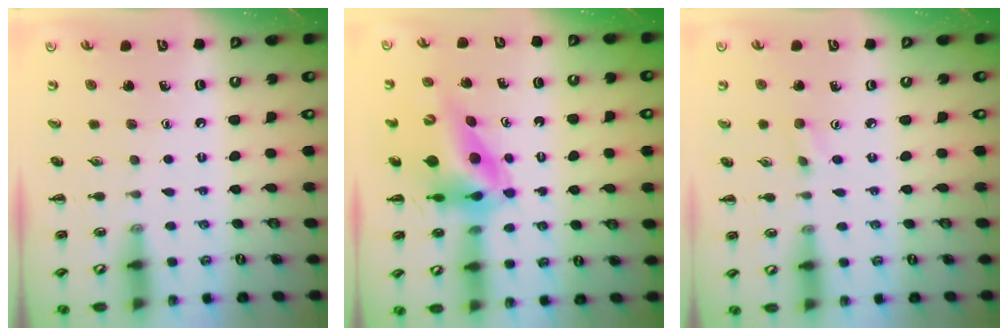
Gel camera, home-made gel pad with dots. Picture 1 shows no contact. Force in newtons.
{"total": 10.4, "press": 9.9, "slide": 3.1}
{"total": 2.3, "press": 2.2, "slide": 0.8}